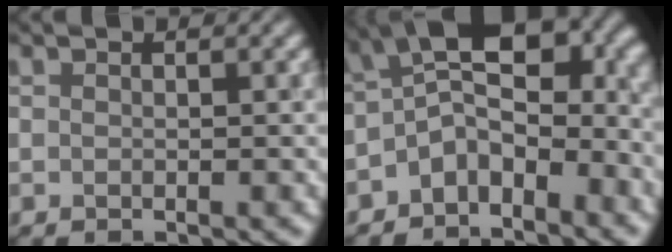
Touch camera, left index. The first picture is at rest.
{"total": 9.3, "force": [-2.4, 5.3, 7.2], "torque": [-0.105, 0.002, -0.048]}